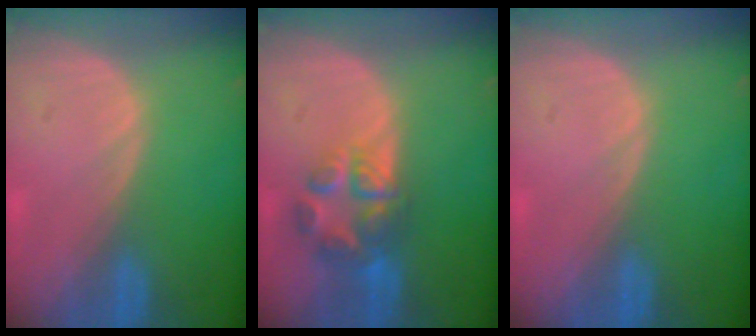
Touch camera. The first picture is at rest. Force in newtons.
{"total": 7.0, "press": 5.9, "slide": 3.7}
{"total": 0.0}